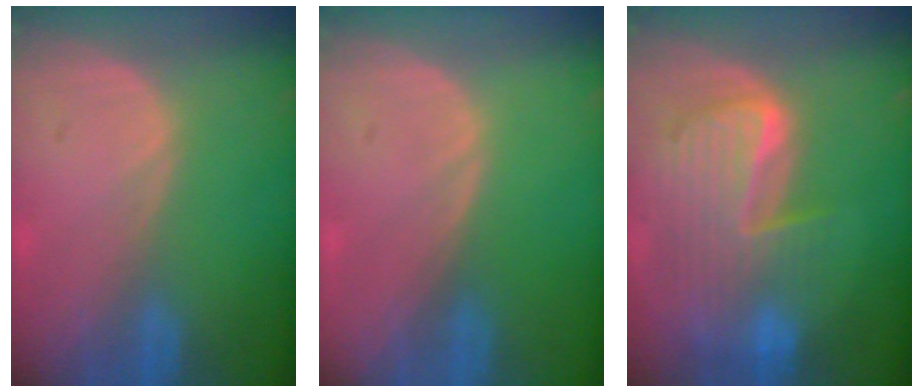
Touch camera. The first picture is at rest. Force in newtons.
{"total": 0.0}
{"total": 9.9, "press": 8.6, "slide": 5.0}